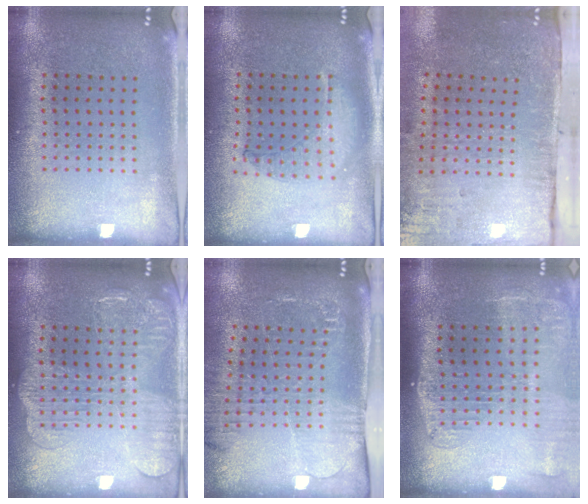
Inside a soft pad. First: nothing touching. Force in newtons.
{"total": 0.9, "press": 0.9, "slide": 0.2}
{"total": 4.7, "press": 3.8, "slide": 2.9}
{"total": 2.3, "press": 2.2, "slide": 0.4}
{"total": 1.9, "press": 1.8, "slide": 0.8}
{"total": 2.1, "press": 1.7, "slide": 1.2}